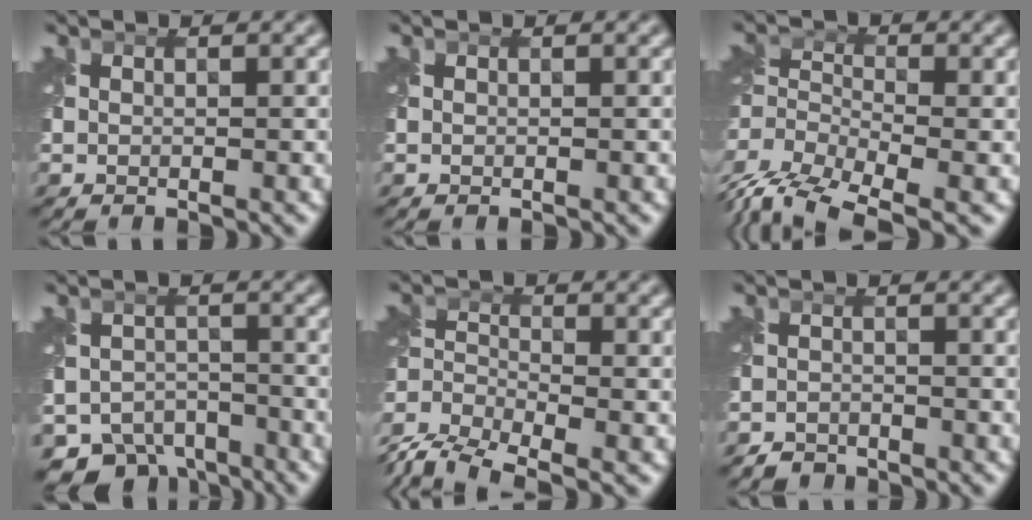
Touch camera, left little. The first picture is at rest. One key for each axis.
{"total": 0.0}
{"total": 6.6, "fx": -4.3, "fy": 2.9, "fz": 4.1, "tx": -0.078, "ty": -0.011, "tz": -0.096}
{"total": 7.5, "fx": -6.1, "fy": 3.9, "fz": 2.0, "tx": -0.021, "ty": -0.018, "tz": -0.096}
{"total": 8.0, "fx": -6.3, "fy": 3.0, "fz": 4.1, "tx": -0.079, "ty": -0.015, "tz": -0.126}
{"total": 1.8, "fx": -1.7, "fy": 0.6, "fz": -0.2, "tx": 0.007, "ty": -0.002, "tz": -0.036}